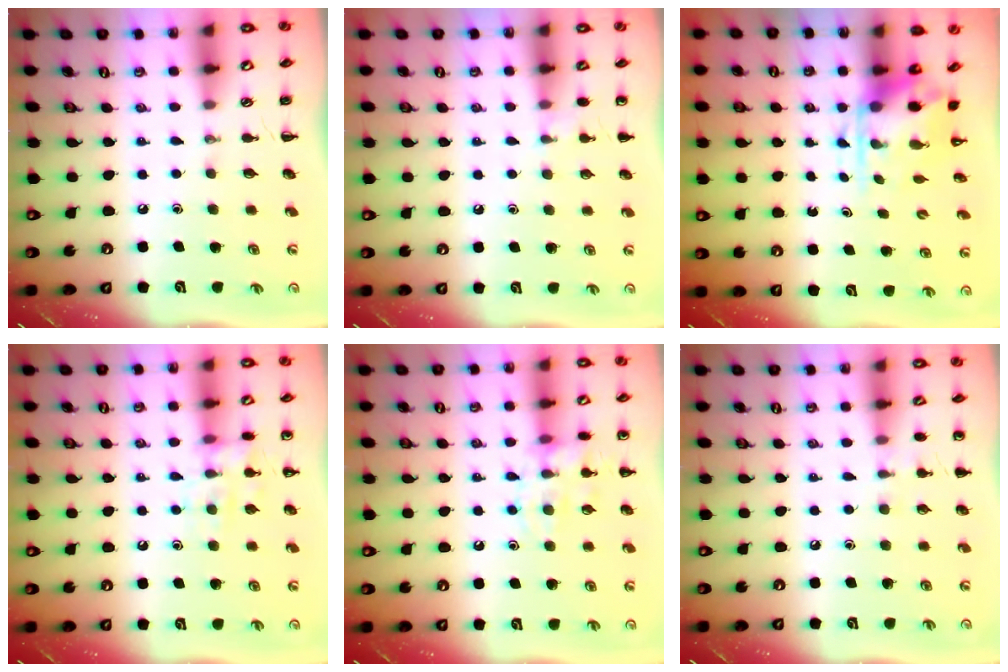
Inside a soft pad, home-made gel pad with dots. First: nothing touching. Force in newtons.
{"total": 4.7, "press": 4.5, "slide": 1.3}
{"total": 3.9, "press": 3.8, "slide": 0.9}
{"total": 10.6, "press": 10.6, "slide": 0.6}
{"total": 11.4, "press": 11.4, "slide": 0.5}
{"total": 5.9, "press": 5.7, "slide": 1.7}